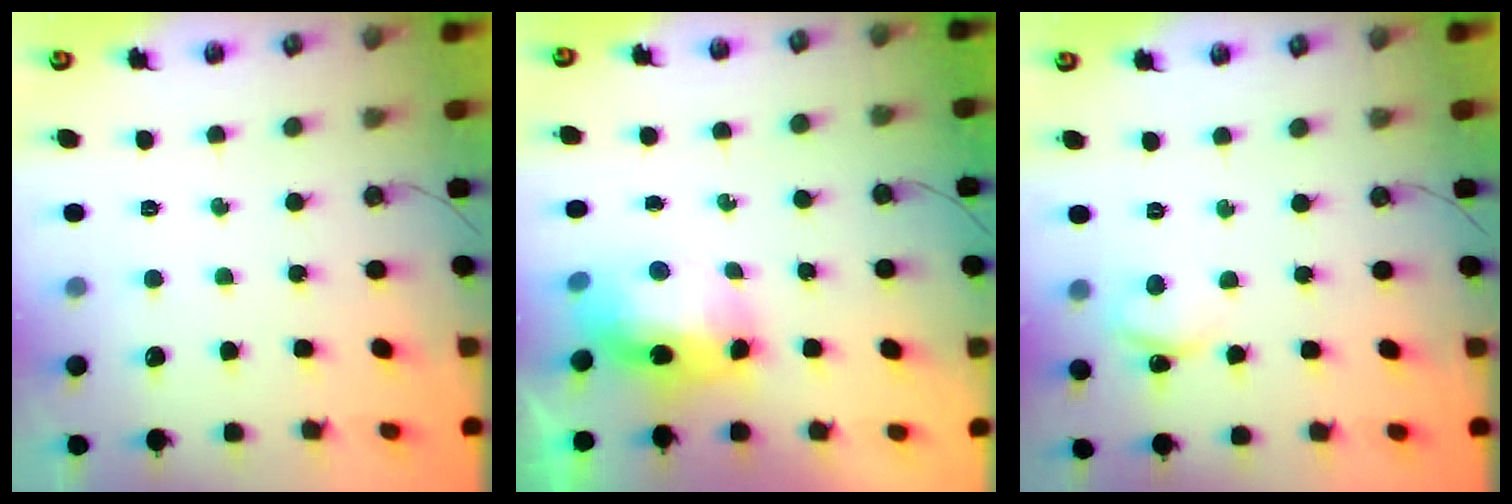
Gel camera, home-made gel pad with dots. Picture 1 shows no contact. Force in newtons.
{"total": 10.8, "press": 10.7, "slide": 1.1}
{"total": 4.0, "press": 3.9, "slide": 0.5}